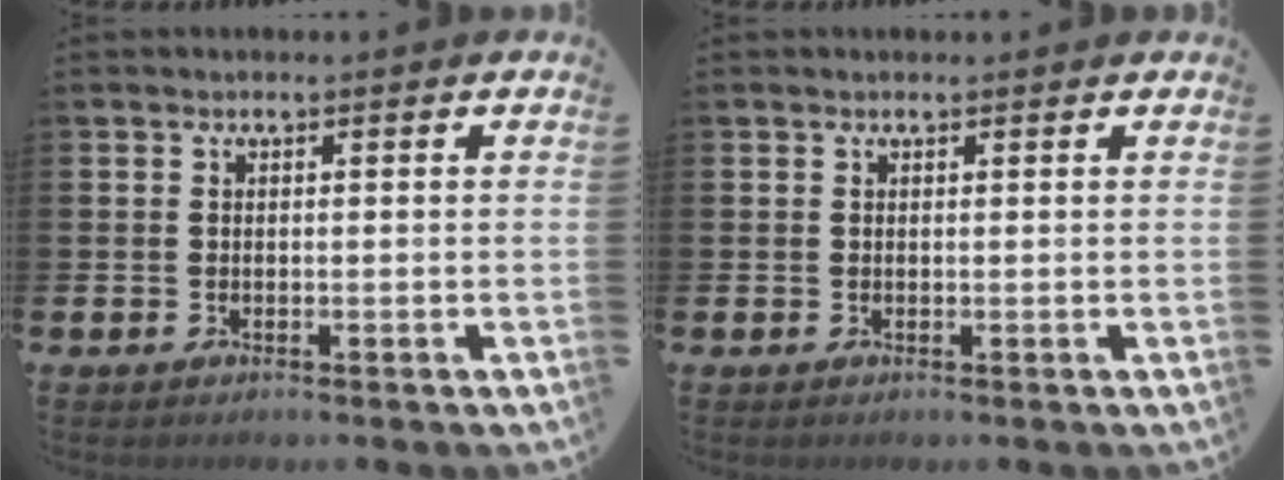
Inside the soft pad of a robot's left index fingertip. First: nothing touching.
{"total": 0.0}